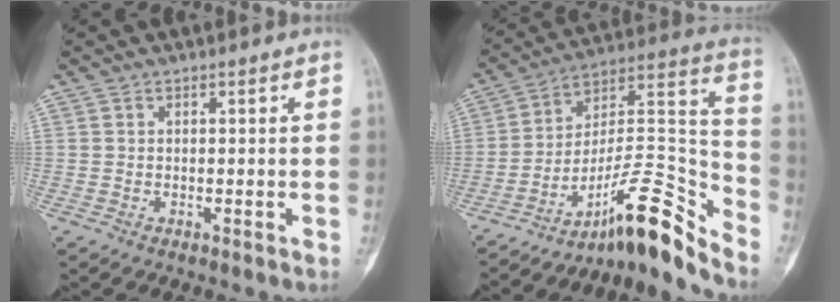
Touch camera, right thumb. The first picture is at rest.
{"total": 17.6, "force": [-13.5, 3.4, 10.9], "torque": [-0.137, 0.142, -0.221]}